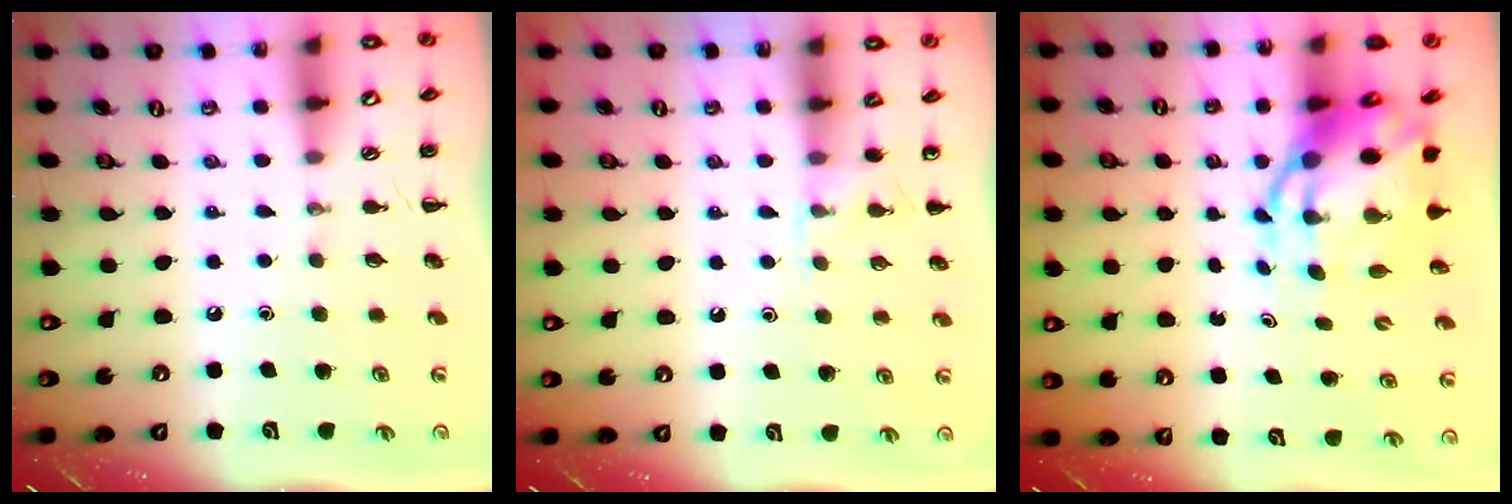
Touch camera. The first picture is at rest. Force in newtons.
{"total": 4.9, "press": 4.6, "slide": 1.7}
{"total": 9.1, "press": 8.7, "slide": 2.7}